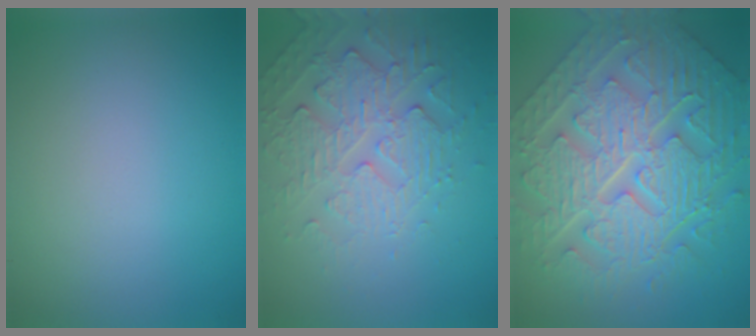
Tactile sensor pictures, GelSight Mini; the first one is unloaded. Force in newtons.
{"total": 5.0, "press": 3.6, "slide": 3.5}
{"total": 10.9, "press": 7.7, "slide": 7.8}